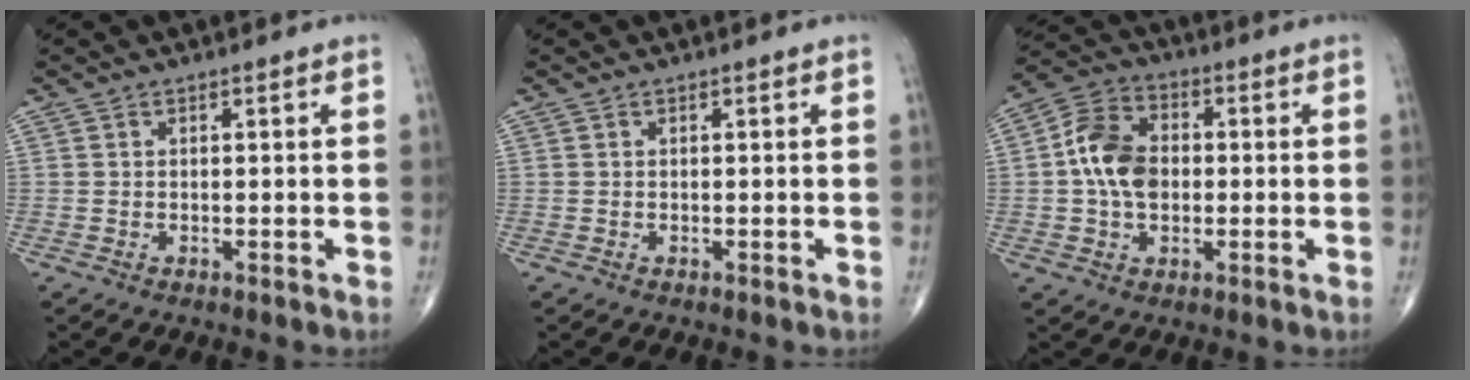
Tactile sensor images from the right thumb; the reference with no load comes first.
{"total": 0.0}
{"total": 10.6, "force": [0.1, 7.4, 7.6], "torque": [-0.128, 0.021, -0.008]}